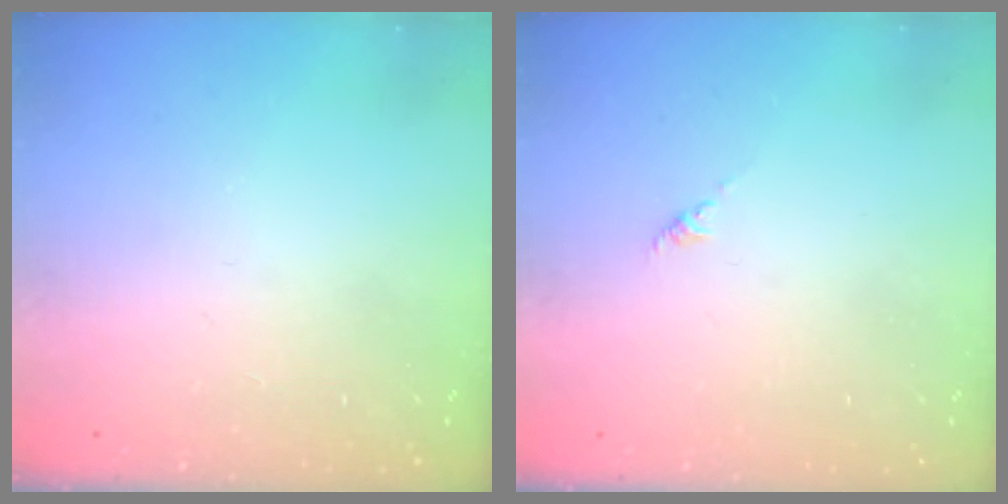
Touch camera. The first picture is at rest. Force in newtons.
{"total": 0.0}